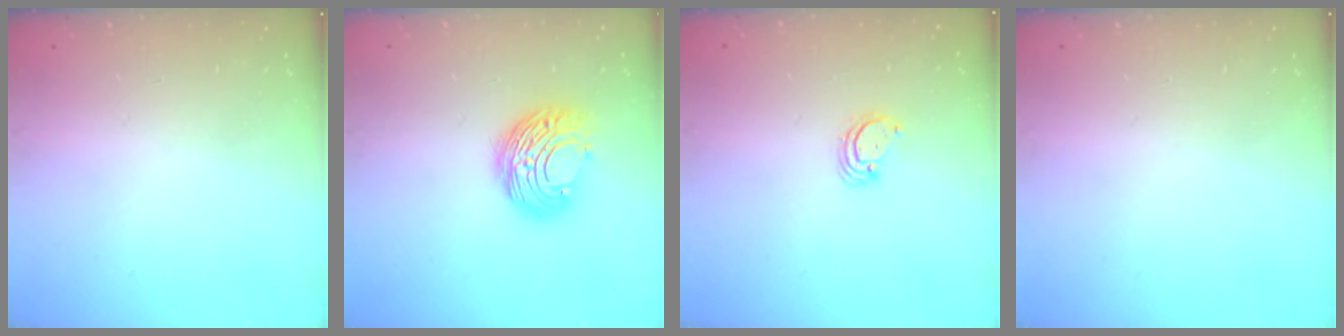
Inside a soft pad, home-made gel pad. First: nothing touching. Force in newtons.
{"total": 10.4, "press": 10.4, "slide": 0.6}
{"total": 2.9, "press": 2.9, "slide": 0.3}
{"total": 0.0}